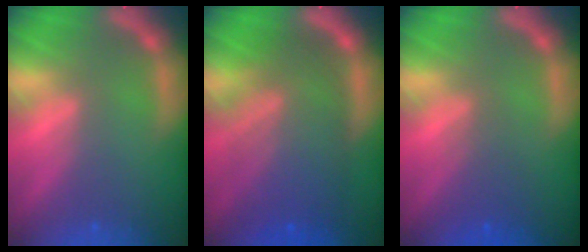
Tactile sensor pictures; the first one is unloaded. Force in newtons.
{"total": 10.1}
{"total": 2.5}